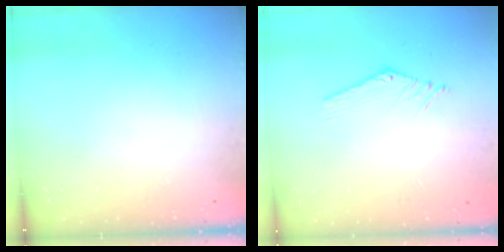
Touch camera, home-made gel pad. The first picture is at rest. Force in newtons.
{"total": 1.2, "press": 1.2, "slide": 0.1}